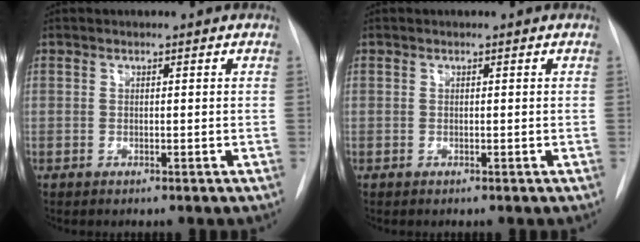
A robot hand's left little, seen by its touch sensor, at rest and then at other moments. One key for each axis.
{"total": 0.0}